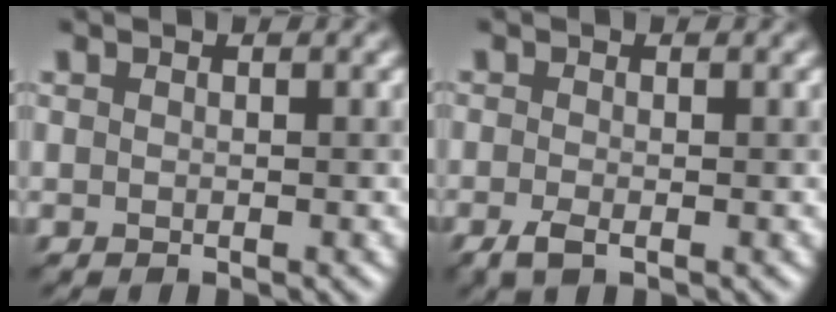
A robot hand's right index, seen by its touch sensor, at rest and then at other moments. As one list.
[{"total": 1.6, "force": [-0.9, 0.5, 1.3], "torque": [-0.032, -0.005, -0.020]}]